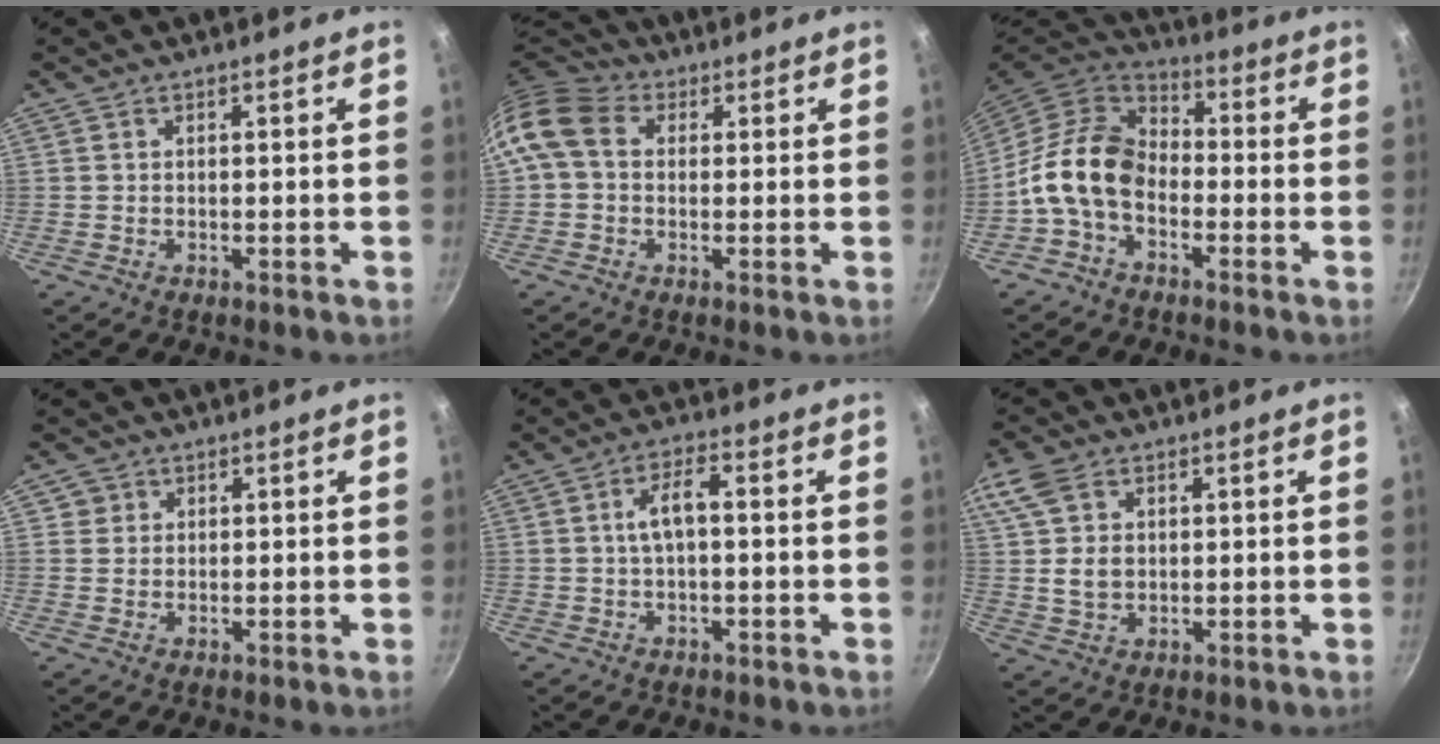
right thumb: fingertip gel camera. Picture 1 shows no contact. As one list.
[{"total": 9.7, "force": [1.3, 7.6, 5.8], "torque": [-0.102, 0.020, 0.005]}, {"total": 12.5, "force": [-3.2, 8.8, 8.4], "torque": [-0.130, 0.041, -0.083]}, {"total": 2.3, "force": [0.7, 2.2, 0.2], "torque": [0.012, 0.006, 0.008]}, {"total": 5.1, "force": [0.1, 2.1, 4.6], "torque": [-0.088, 0.022, -0.002]}, {"total": 8.9, "force": [2.5, 6.3, 5.8], "torque": [-0.104, -0.004, 0.043]}]